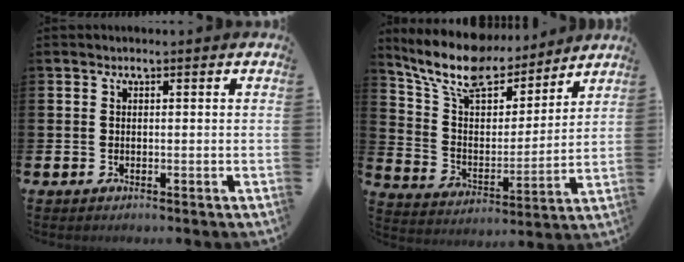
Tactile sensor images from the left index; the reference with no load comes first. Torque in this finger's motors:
{"motor_torque": [1.20, -0.94, 0.25, 0.21]}